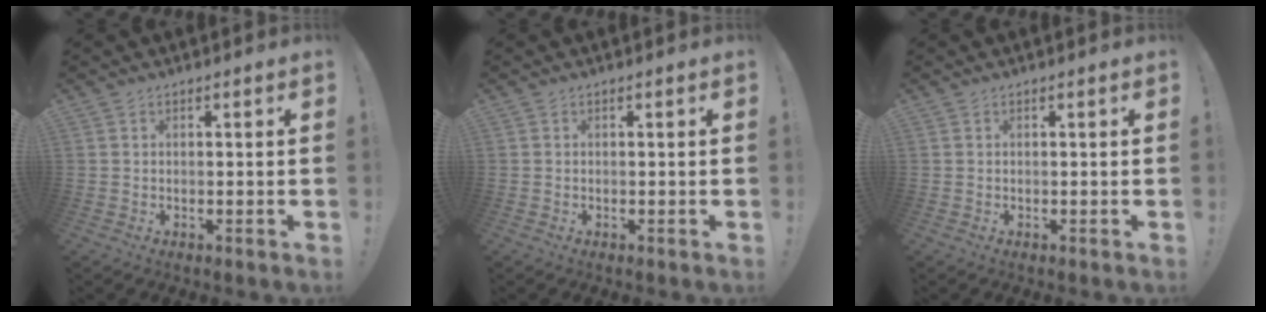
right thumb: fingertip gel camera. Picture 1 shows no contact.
{"total": 0.0}
{"total": 0.0}